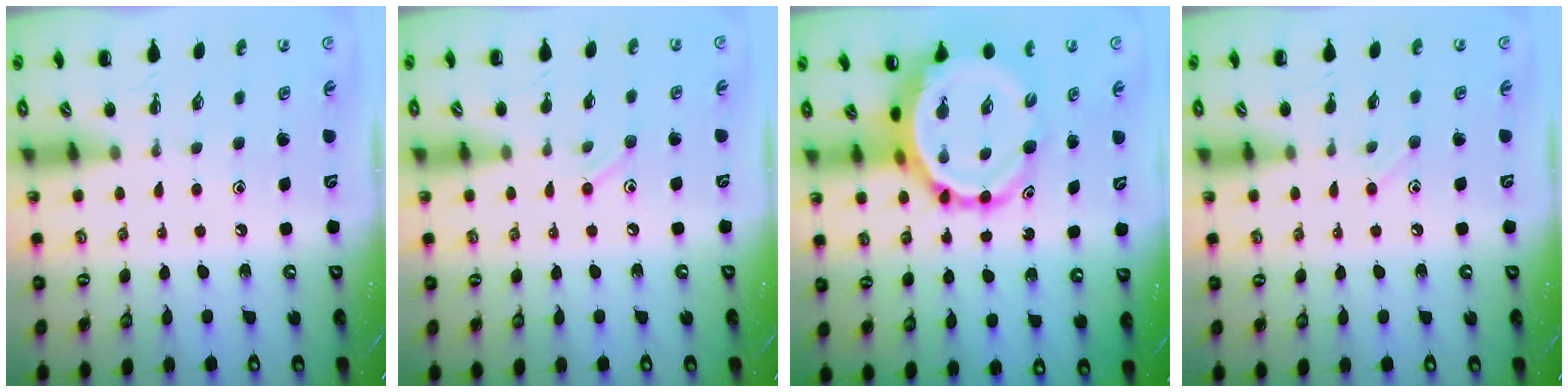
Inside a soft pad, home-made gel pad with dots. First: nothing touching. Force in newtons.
{"total": 5.9, "press": 5.6, "slide": 2.0}
{"total": 10.5, "press": 10.1, "slide": 3.1}
{"total": 5.9, "press": 5.5, "slide": 2.1}